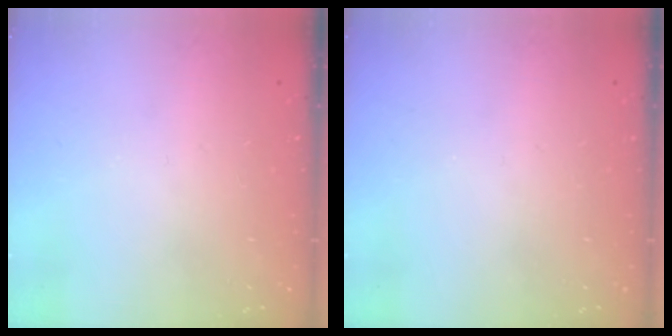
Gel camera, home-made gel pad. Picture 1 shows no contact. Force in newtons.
{"total": 0.0}